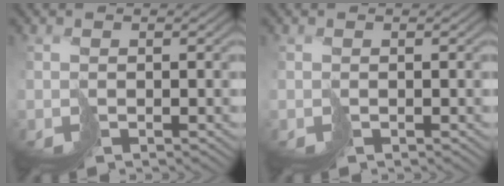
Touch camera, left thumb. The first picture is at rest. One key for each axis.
{"total": 0.0}